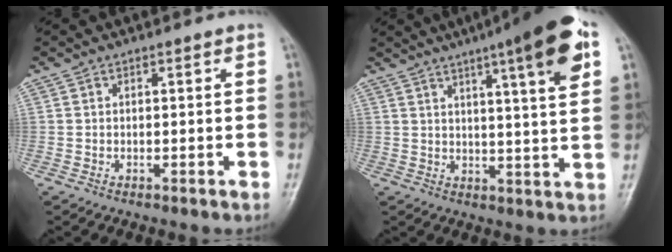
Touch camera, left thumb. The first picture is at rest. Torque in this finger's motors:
{"motor_torque": [2.24, 1.86, 1.67, -1.09, 0.10]}